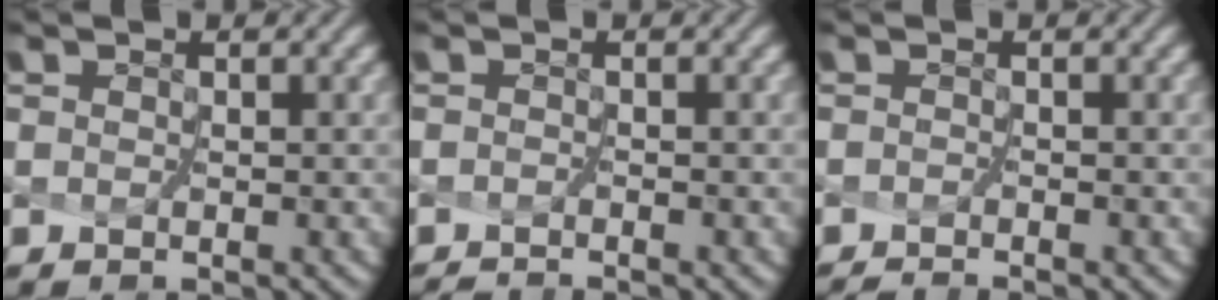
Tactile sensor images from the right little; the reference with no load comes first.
{"total": 1.5, "force": [-1.3, -0.6, -0.3], "torque": [-0.004, -0.010, -0.026]}
{"total": 1.5, "force": [-1.4, -0.7, 0.0], "torque": [-0.009, -0.011, -0.028]}